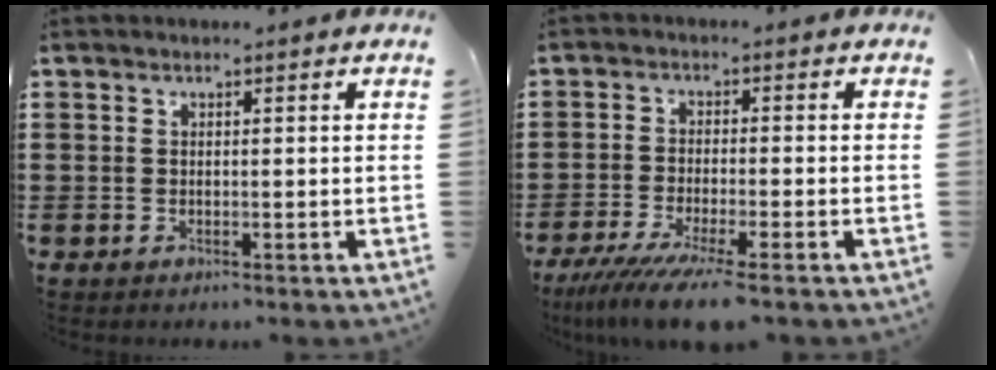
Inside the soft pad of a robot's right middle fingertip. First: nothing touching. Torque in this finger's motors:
{"motor_torque": [1.99, 0.14, 0.32, 0.21]}